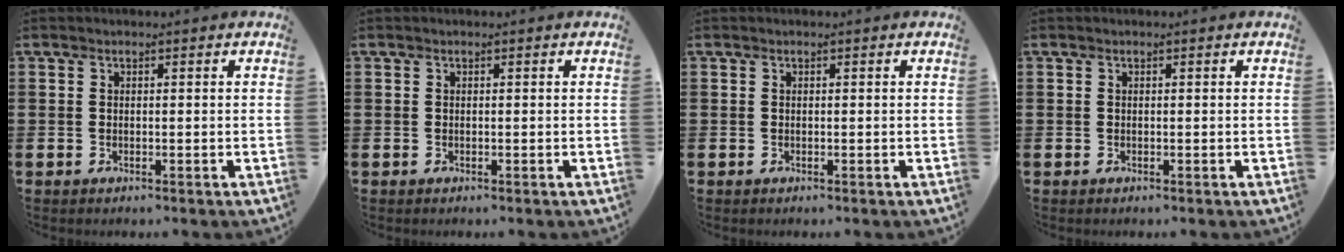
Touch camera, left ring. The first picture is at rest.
{"total": 0.0}
{"total": 0.0}
{"total": 0.0}